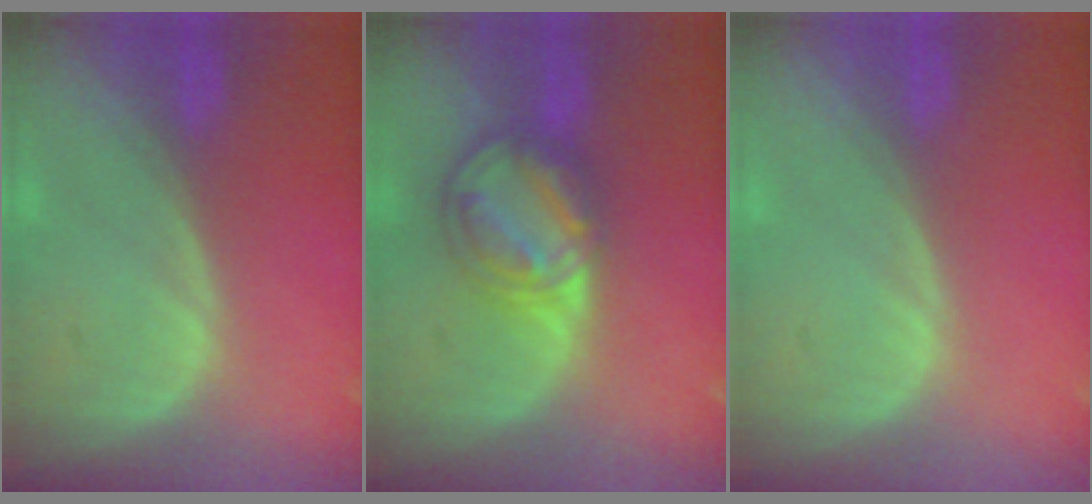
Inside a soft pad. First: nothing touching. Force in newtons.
{"total": 8.3, "press": 7.1, "slide": 4.4}
{"total": 0.0}